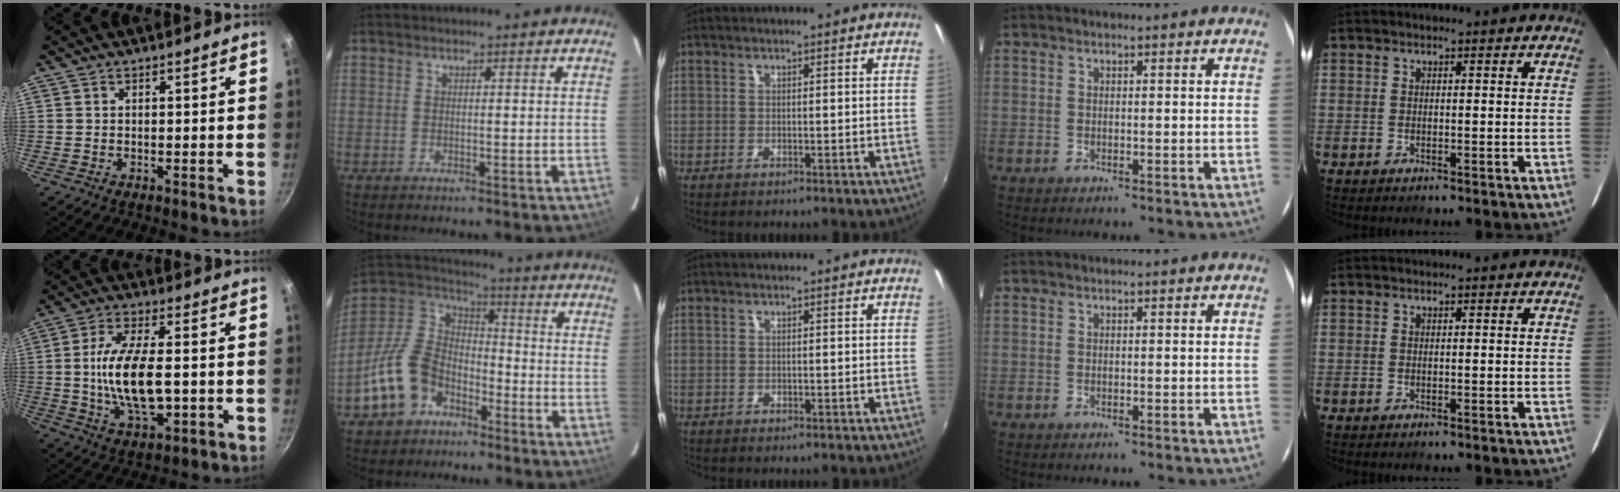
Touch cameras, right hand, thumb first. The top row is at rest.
{"thumb": {"total": 14.2, "force": [-1.2, 6.5, 12.6], "torque": [-0.226, 0.008, -0.022]}, "index": {"total": 14.7, "force": [-8.0, 10.3, 6.8], "torque": [-0.167, 0.026, -0.136]}}